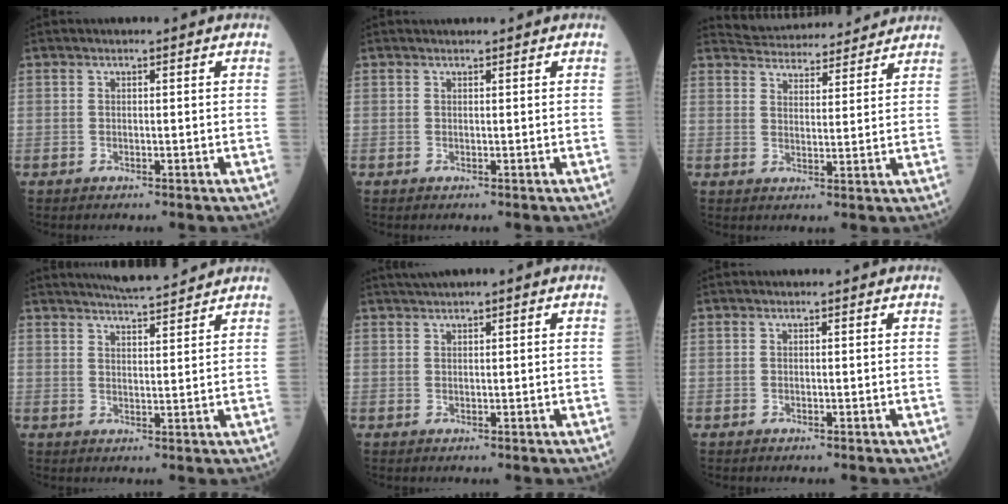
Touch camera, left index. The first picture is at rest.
{"total": 1.2, "force": [1.1, 0.0, 0.2], "torque": [-0.005, 0.017, 0.022]}
{"total": 12.2, "force": [11.8, 2.1, 2.2], "torque": [-0.029, 0.023, 0.162]}
{"total": 7.3, "force": [6.9, 0.1, 2.5], "torque": [-0.048, 0.010, 0.103]}
{"total": 2.4, "force": [1.7, -0.1, 1.7], "torque": [-0.036, 0.017, 0.032]}
{"total": 0.0}